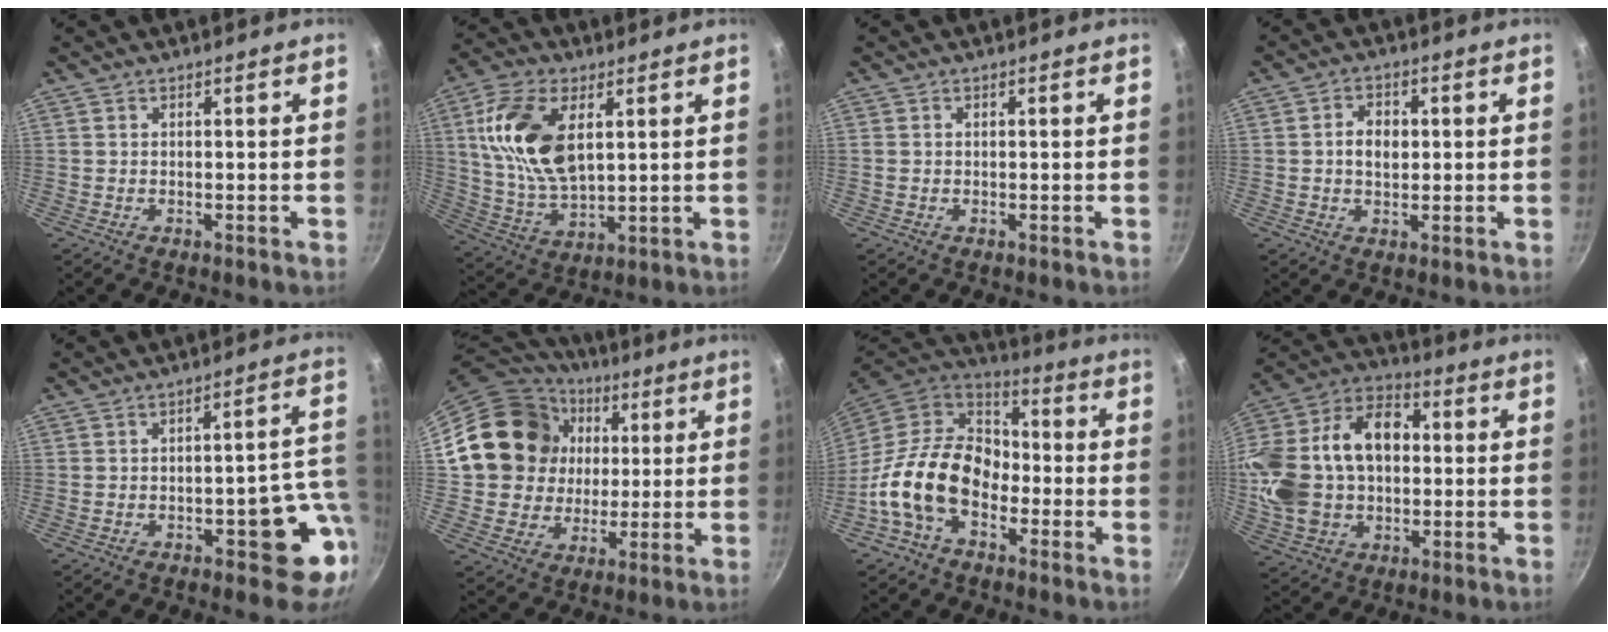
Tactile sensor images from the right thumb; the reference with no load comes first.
{"total": 16.2, "force": [4.5, 8.9, 12.8], "torque": [-0.236, -0.010, 0.092]}
{"total": 0.5, "force": [0.1, 0.5, 0.2], "torque": [-0.004, 0.003, 0.000]}
{"total": 5.1, "force": [0.4, 3.6, 3.6], "torque": [-0.042, 0.008, 0.002]}
{"total": 10.4, "force": [-2.9, 5.0, 8.6], "torque": [-0.042, 0.033, -0.035]}
{"total": 19.8, "force": [4.4, 17.5, 8.4], "torque": [-0.142, 0.016, 0.081]}
{"total": 17.7, "force": [-5.3, 12.2, 11.6], "torque": [-0.177, 0.050, -0.120]}
{"total": 24.2, "force": [0.9, 17.2, 17.0], "torque": [-0.312, 0.050, 0.015]}